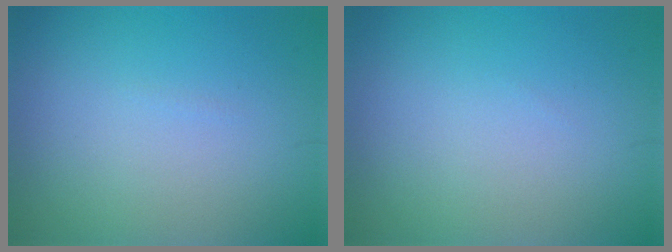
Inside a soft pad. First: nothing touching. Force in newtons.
{"total": 0.0}